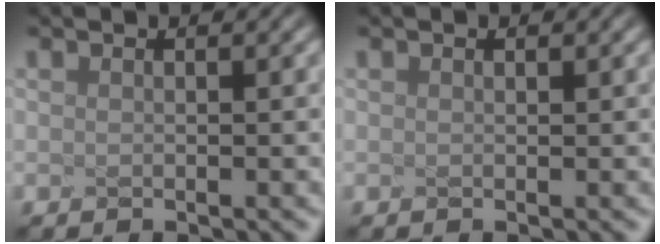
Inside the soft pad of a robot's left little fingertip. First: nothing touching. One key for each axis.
{"total": 0.0}